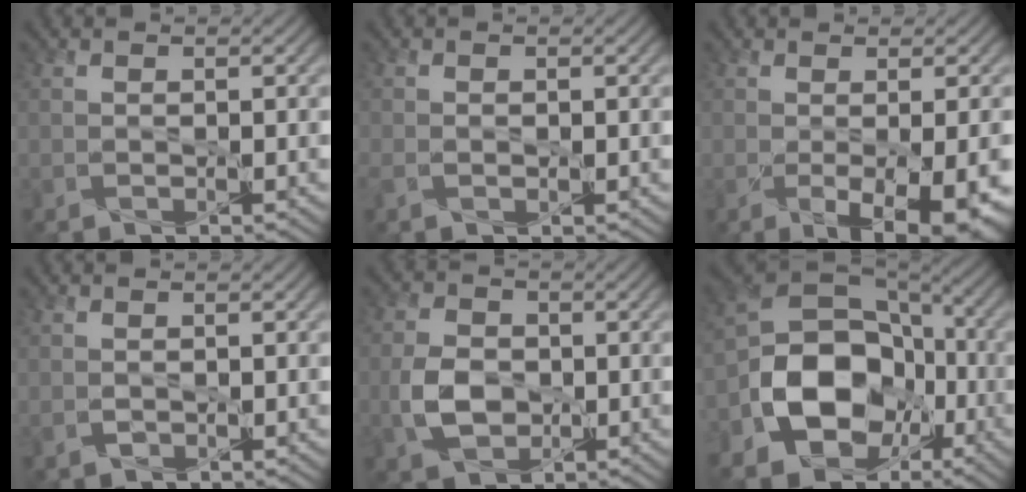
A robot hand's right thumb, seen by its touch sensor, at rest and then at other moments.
{"total": 1.5, "force": [-0.4, 1.0, 1.1], "torque": [-0.027, -0.006, -0.005]}
{"total": 6.9, "force": [-1.8, 2.3, 6.3], "torque": [-0.099, -0.028, -0.004]}
{"total": 0.7, "force": [0.2, 0.5, 0.3], "torque": [-0.011, -0.003, 0.009]}
{"total": 5.5, "force": [-1.0, 4.2, 3.5], "torque": [-0.085, -0.005, -0.022]}
{"total": 15.4, "force": [-4.4, 11.4, 9.4], "torque": [-0.187, -0.030, -0.084]}